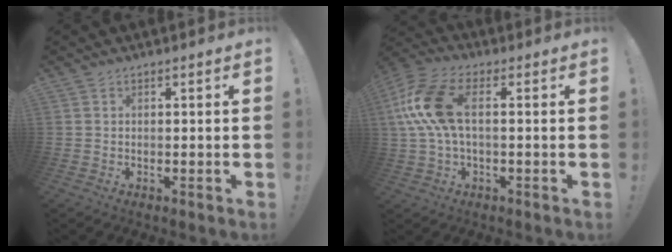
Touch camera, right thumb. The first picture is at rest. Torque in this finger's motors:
{"motor_torque": [0.55, 0.33, 1.07, 0.40, 0.49]}